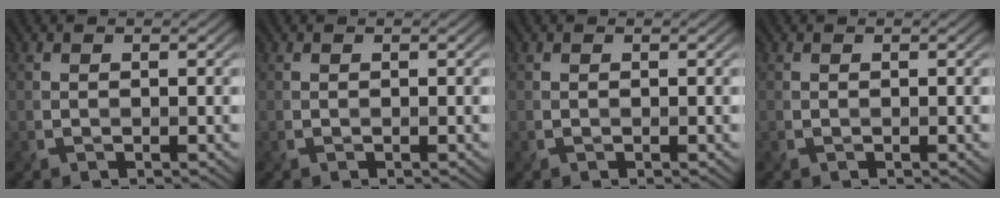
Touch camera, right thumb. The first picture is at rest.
{"total": 0.0}
{"total": 0.0}
{"total": 0.0}